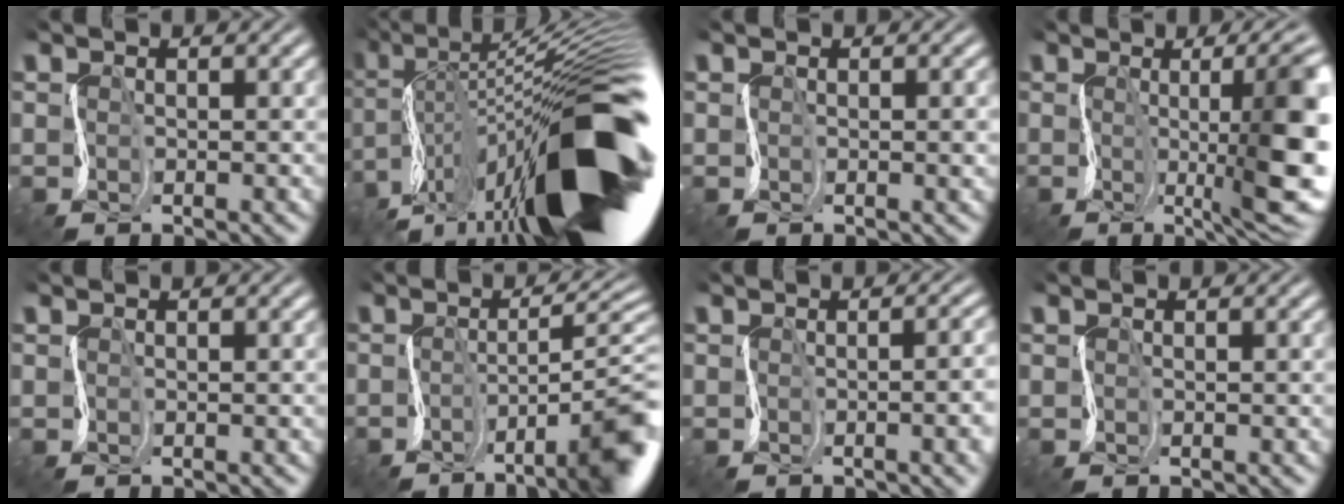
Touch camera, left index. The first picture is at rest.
{"total": 16.8, "force": [-5.5, 5.8, 14.8], "torque": [-0.219, 0.043, -0.128]}
{"total": 1.1, "force": [0.2, 0.3, 1.0], "torque": [-0.011, 0.005, 0.002]}
{"total": 12.0, "force": [0.1, 3.2, 11.6], "torque": [-0.123, 0.005, 0.005]}
{"total": 0.0}
{"total": 8.6, "force": [-2.7, 2.0, 7.9], "torque": [-0.078, 0.006, -0.042]}
{"total": 6.8, "force": [-0.6, 3.1, 6.0], "torque": [-0.030, 0.013, -0.006]}
{"total": 0.0}